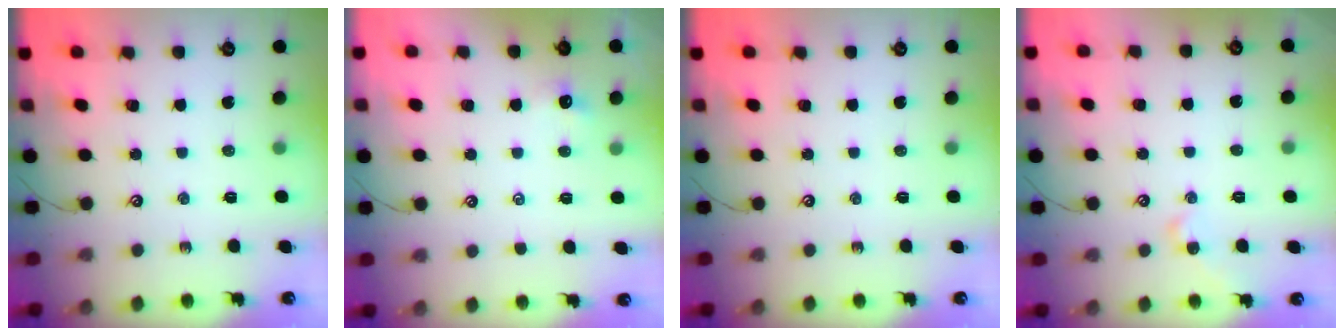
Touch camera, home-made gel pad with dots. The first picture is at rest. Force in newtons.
{"total": 1.2, "press": 1.1, "slide": 0.5}
{"total": 0.0}
{"total": 1.9, "press": 1.8, "slide": 0.5}